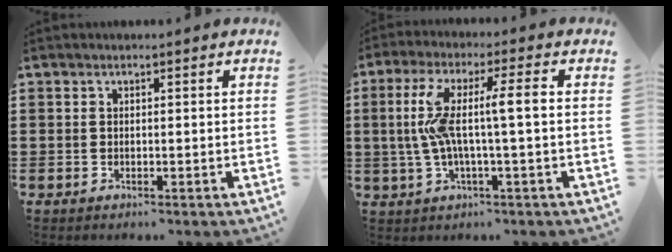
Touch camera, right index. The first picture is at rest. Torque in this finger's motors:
{"motor_torque": [1.29, -0.85, 0.57, 0.21]}